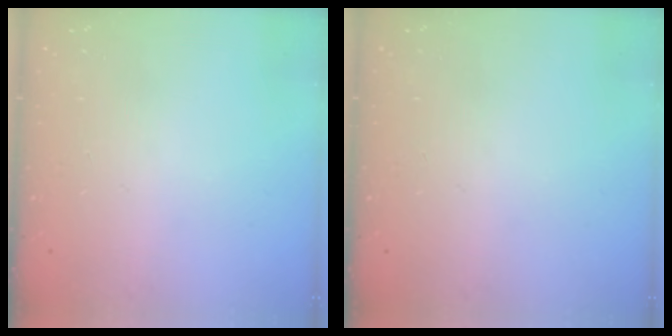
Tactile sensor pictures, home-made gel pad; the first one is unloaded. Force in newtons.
{"total": 0.0}